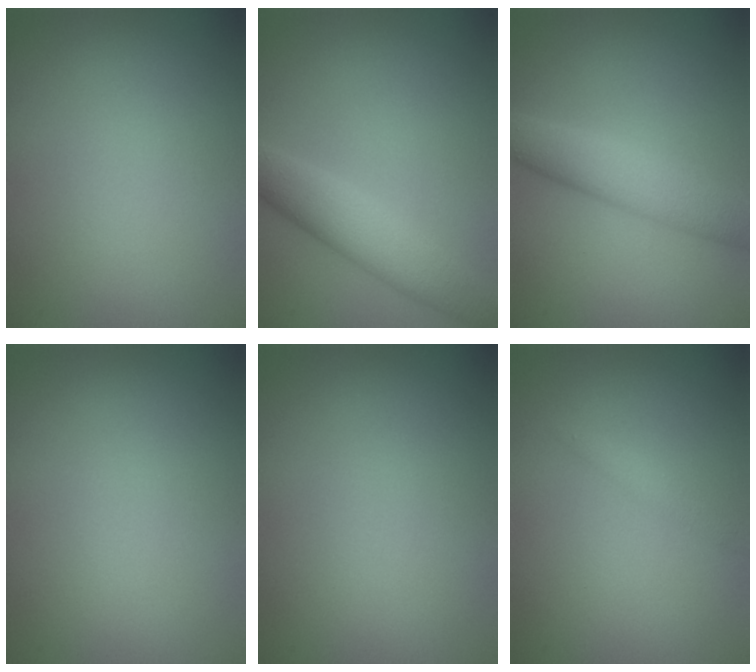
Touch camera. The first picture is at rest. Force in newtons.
{"total": 4.9, "press": 4.9, "slide": 0.1}
{"total": 4.8, "press": 4.8, "slide": 0.3}
{"total": 0.0}
{"total": 0.0}
{"total": 0.9, "press": 0.9, "slide": 0.0}